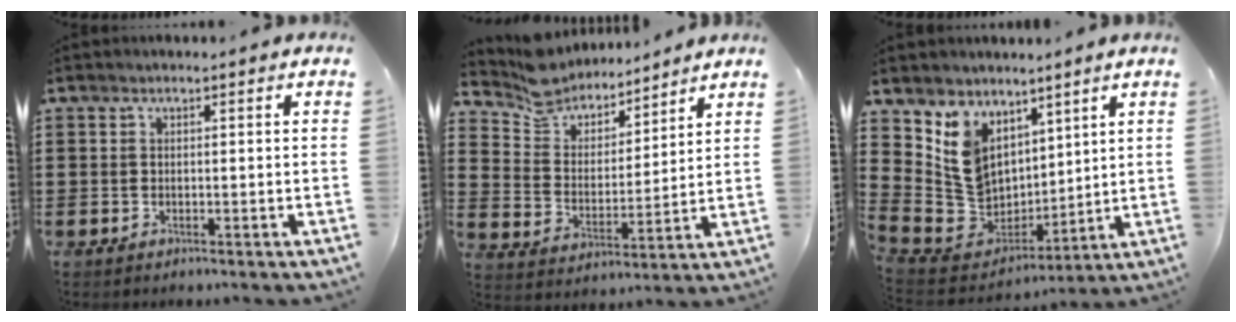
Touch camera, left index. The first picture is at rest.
{"total": 7.8, "force": [7.3, 2.6, -0.1], "torque": [-0.046, -0.048, 0.134]}
{"total": 9.1, "force": [4.6, 7.4, 2.8], "torque": [-0.111, -0.026, 0.097]}